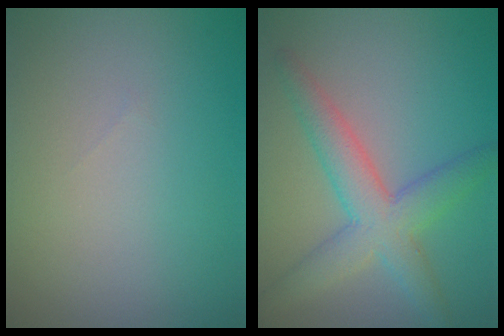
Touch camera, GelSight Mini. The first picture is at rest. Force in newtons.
{"total": 5.0, "press": 5.0, "slide": 0.2}